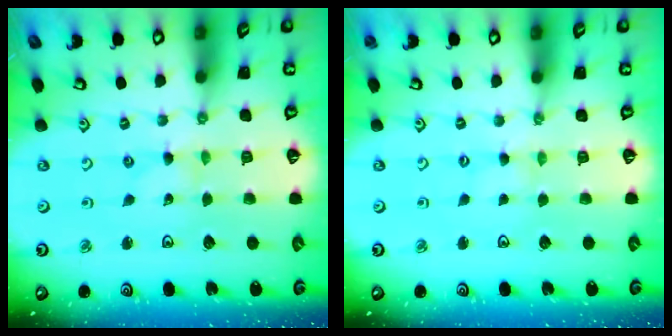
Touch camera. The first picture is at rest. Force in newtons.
{"total": 0.0}